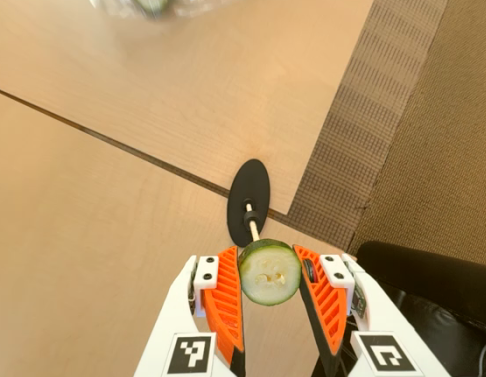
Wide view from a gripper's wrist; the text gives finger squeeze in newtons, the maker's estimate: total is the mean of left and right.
{"total": 10.5, "left": 10.1, "right": 10.9}